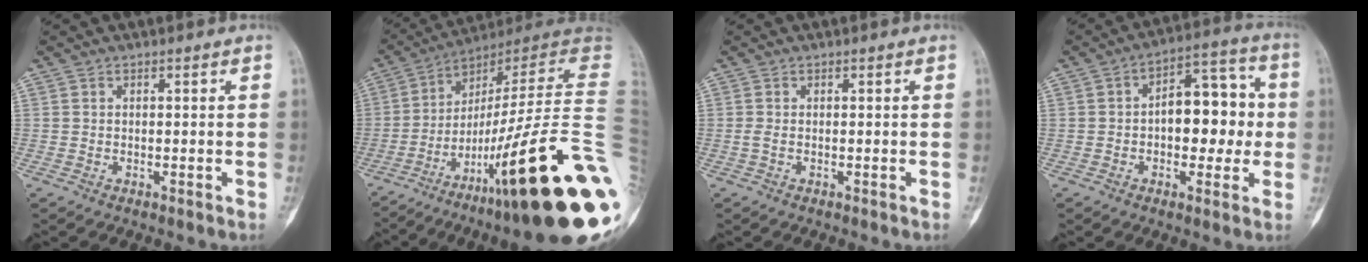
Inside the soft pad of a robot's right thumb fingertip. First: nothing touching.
{"total": 32.0, "force": [-9.0, 4.3, 30.4], "torque": [-0.364, 0.040, -0.143]}
{"total": 0.7, "force": [-0.2, 0.1, 0.6], "torque": [-0.020, -0.002, -0.003]}
{"total": 13.0, "force": [-0.2, 7.5, 10.6], "torque": [-0.103, 0.035, -0.009]}